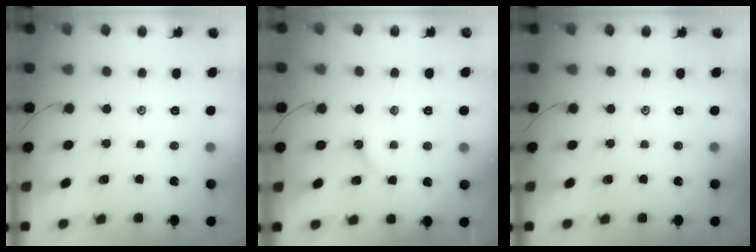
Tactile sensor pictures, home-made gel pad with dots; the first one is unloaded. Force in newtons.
{"total": 2.0, "press": 2.0, "slide": 0.3}
{"total": 0.0}